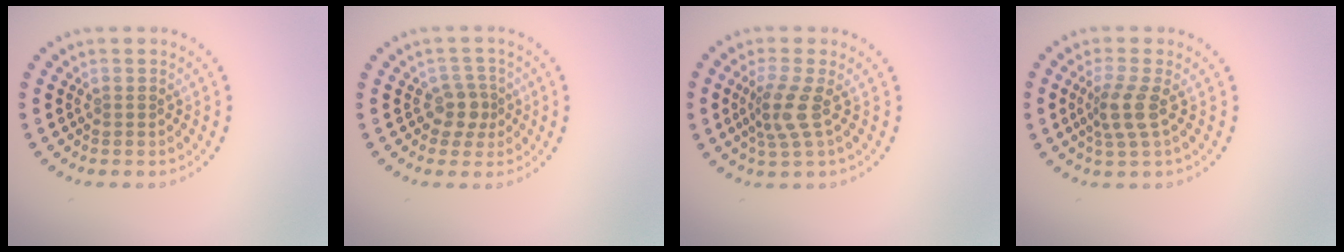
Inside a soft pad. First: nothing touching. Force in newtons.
{"total": 2.2, "press": 1.8, "slide": 1.2}
{"total": 3.0, "press": 2.2, "slide": 1.9}
{"total": 2.8, "press": 2.1, "slide": 1.8}